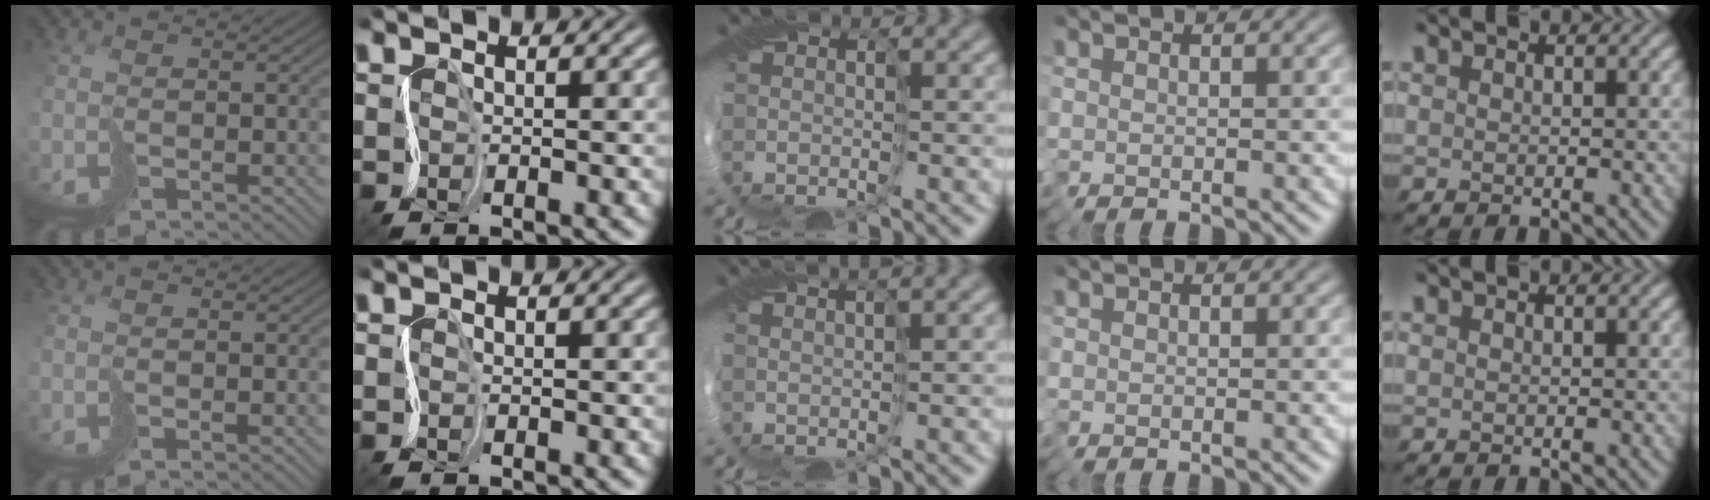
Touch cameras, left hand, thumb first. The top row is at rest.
{"middle": {"total": 2.2, "force": [1.5, 0.0, 1.6], "torque": [-0.034, 0.004, 0.025]}}